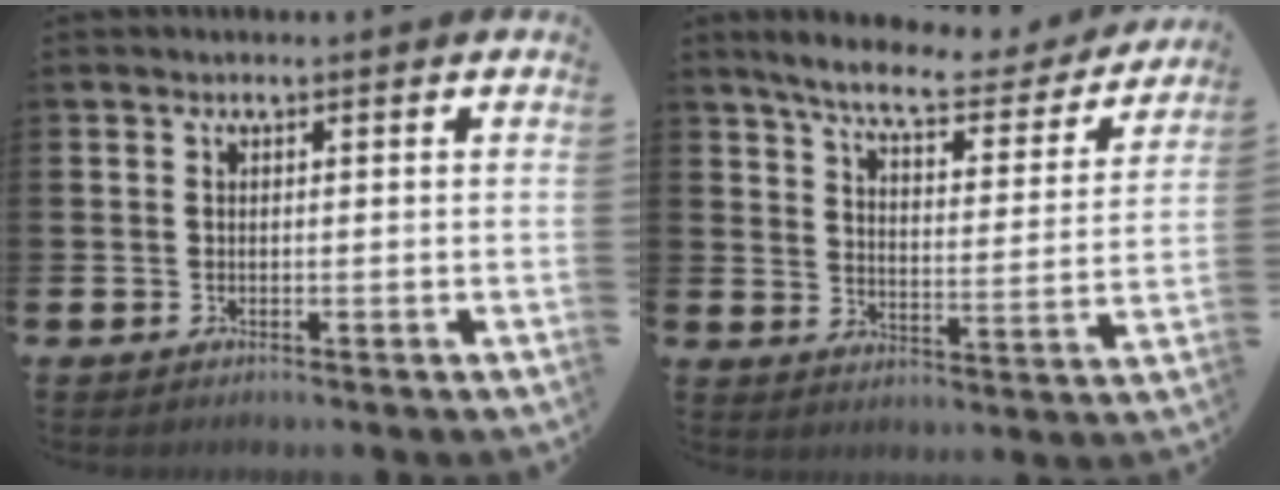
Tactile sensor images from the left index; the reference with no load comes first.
{"total": 7.9, "force": [7.0, 1.4, 3.3], "torque": [-0.080, -0.048, 0.114]}